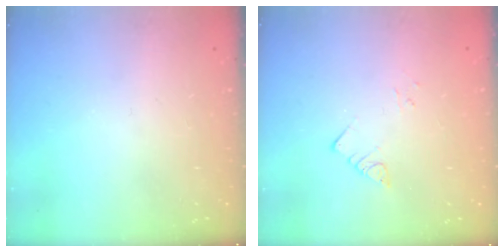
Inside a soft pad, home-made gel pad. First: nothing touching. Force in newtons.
{"total": 2.8, "press": 2.8, "slide": 0.2}